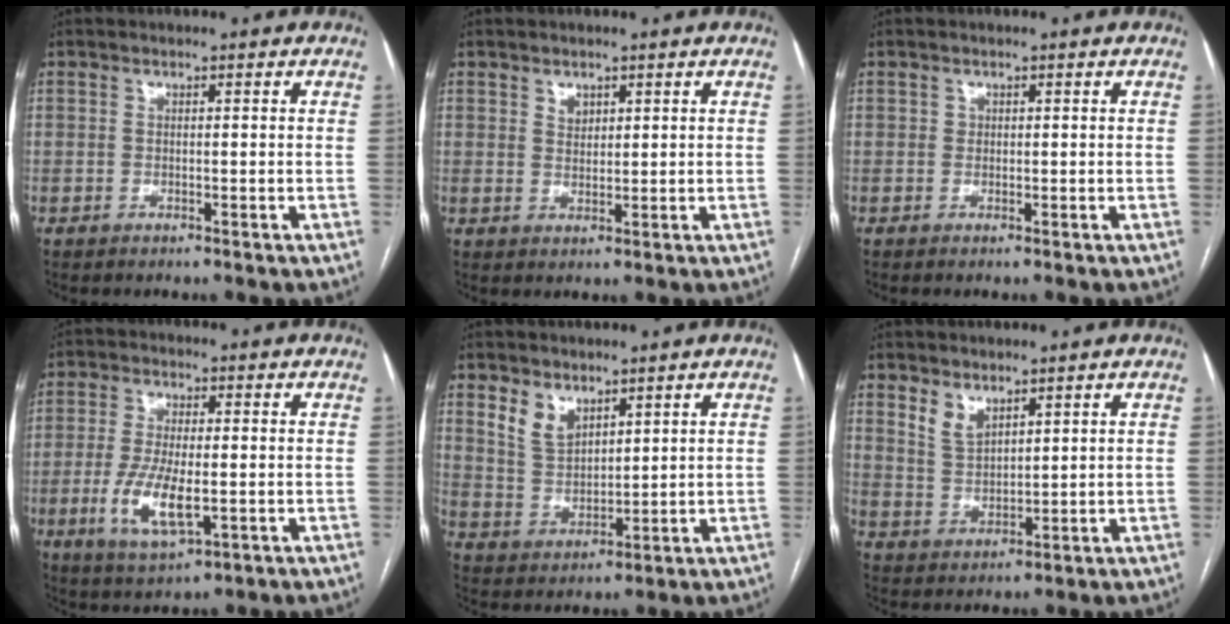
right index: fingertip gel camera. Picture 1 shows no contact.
{"total": 1.9, "force": [1.2, 1.3, 0.8], "torque": [-0.012, -0.002, 0.022]}
{"total": 0.7, "force": [0.2, 0.6, 0.1], "torque": [0.004, 0.001, 0.002]}
{"total": 8.6, "force": [-1.9, 2.7, 7.9], "torque": [-0.165, -0.015, -0.030]}
{"total": 5.6, "force": [3.7, 3.3, 2.5], "torque": [-0.055, 0.003, 0.085]}
{"total": 4.1, "force": [3.0, 2.0, 1.9], "torque": [-0.043, -0.001, 0.071]}